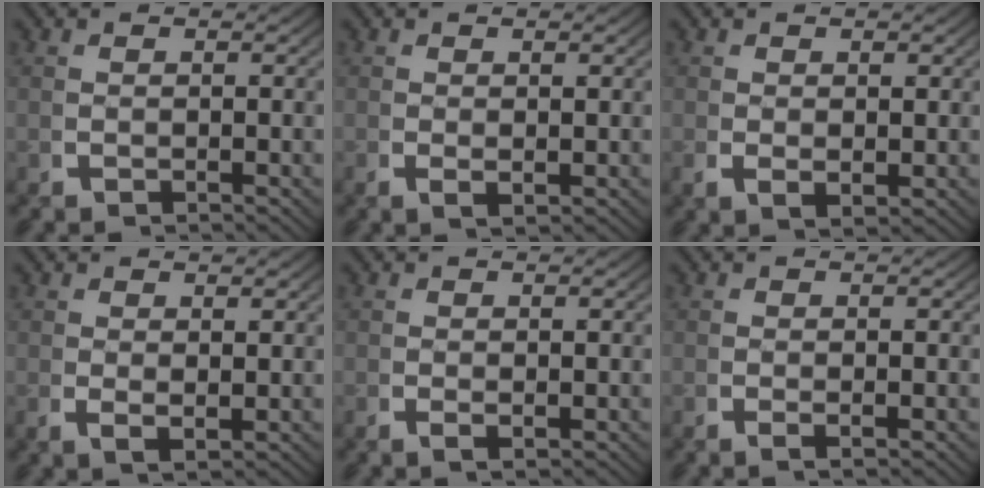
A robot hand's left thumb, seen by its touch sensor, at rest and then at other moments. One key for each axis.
{"total": 1.1, "fx": 0.3, "fy": 0.4, "fz": 1.0, "tx": -0.026, "ty": -0.003, "tz": 0.010}
{"total": 1.5, "fx": 0.4, "fy": 0.9, "fz": 1.1, "tx": -0.028, "ty": -0.010, "tz": 0.016}
{"total": 1.4, "fx": 0.6, "fy": 0.6, "fz": 1.1, "tx": -0.027, "ty": -0.007, "tz": 0.019}
{"total": 0.9, "fx": 0.1, "fy": 0.3, "fz": 0.9, "tx": -0.023, "ty": -0.003, "tz": 0.003}
{"total": 0.9, "fx": -0.1, "fy": 0.1, "fz": 0.9, "tx": -0.021, "ty": 0.000, "tz": -0.003}